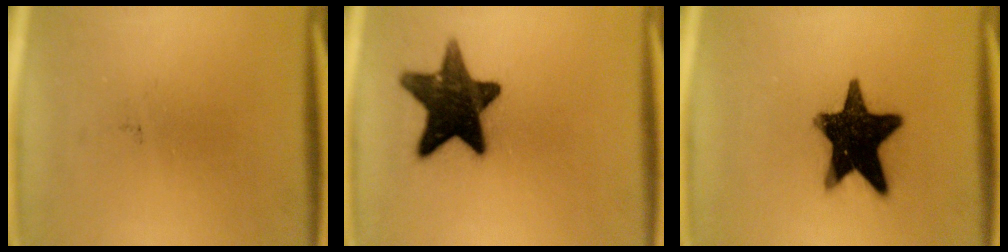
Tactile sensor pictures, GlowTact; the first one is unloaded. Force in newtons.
{"total": 15.0}
{"total": 17.9}